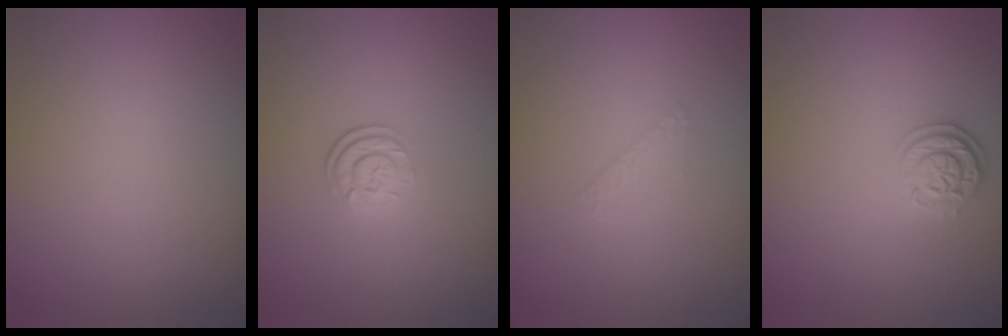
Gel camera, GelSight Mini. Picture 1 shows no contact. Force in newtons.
{"total": 2.5, "press": 1.9, "slide": 1.6}
{"total": 0.8, "press": 0.8, "slide": 0.0}
{"total": 2.4, "press": 2.1, "slide": 1.3}